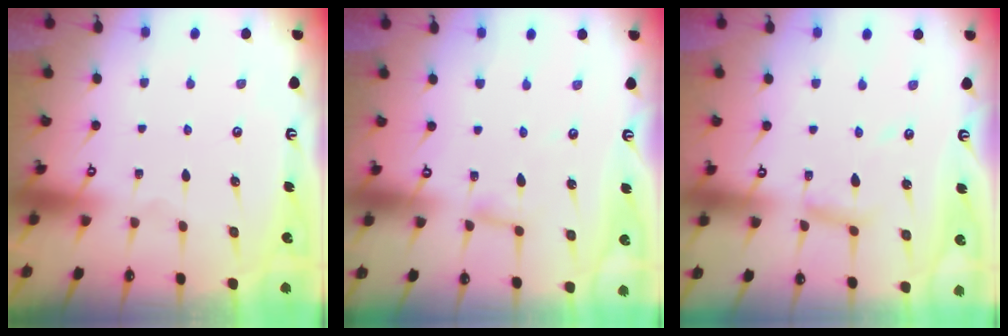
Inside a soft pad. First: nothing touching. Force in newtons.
{"total": 2.8, "press": 2.8, "slide": 0.2}
{"total": 7.8, "press": 7.8, "slide": 0.6}